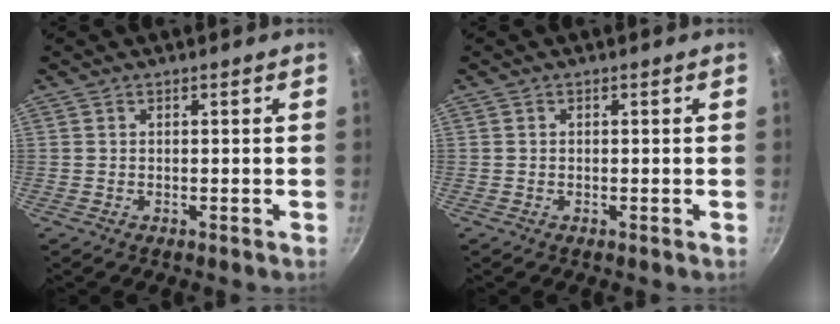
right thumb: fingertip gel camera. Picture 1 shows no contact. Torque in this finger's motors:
{"motor_torque": [-0.55, -0.25, -0.58, 0.20, -0.02]}